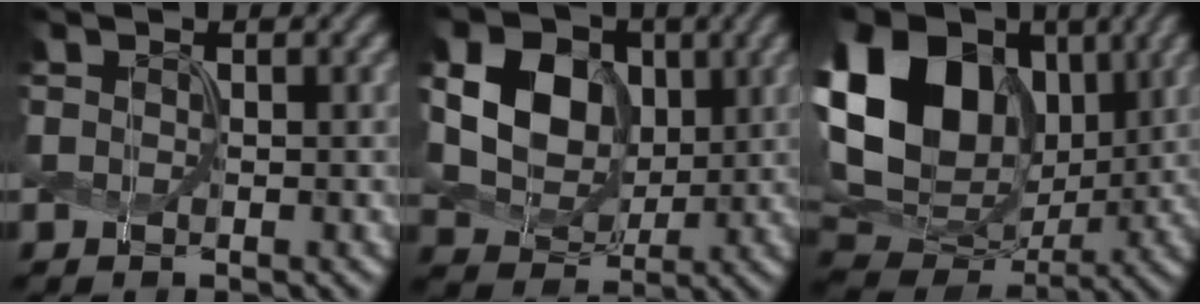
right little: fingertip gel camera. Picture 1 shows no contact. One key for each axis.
{"total": 8.6, "fx": 1.2, "fy": 6.8, "fz": 5.2, "tx": -0.132, "ty": 0.010, "tz": 0.020}
{"total": 17.0, "fx": 4.3, "fy": 12.3, "fz": 10.9, "tx": -0.216, "ty": 0.047, "tz": 0.081}